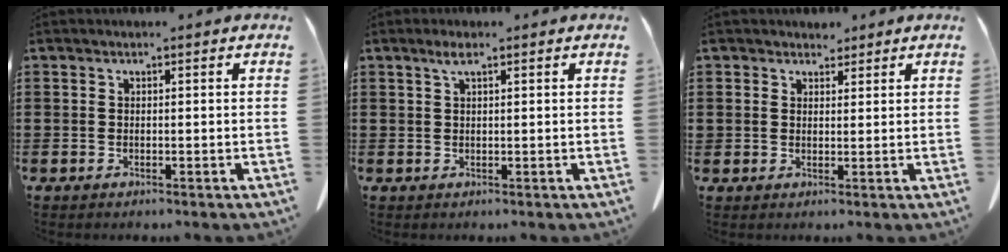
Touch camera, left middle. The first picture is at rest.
{"total": 1.9, "force": [1.0, 0.4, 1.6], "torque": [-0.034, 0.002, 0.017]}
{"total": 2.5, "force": [2.1, 1.3, 0.0], "torque": [-0.002, 0.002, 0.039]}